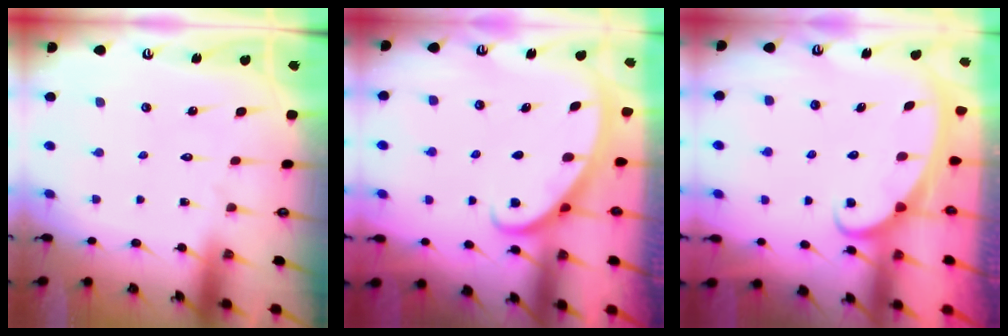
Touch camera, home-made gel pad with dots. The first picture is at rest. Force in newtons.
{"total": 3.1, "press": 3.1, "slide": 0.1}
{"total": 2.4, "press": 2.4, "slide": 0.3}